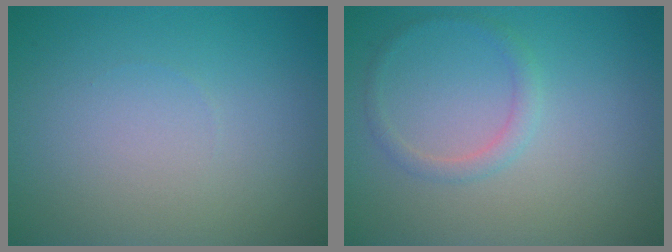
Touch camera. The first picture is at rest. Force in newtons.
{"total": 1.3, "press": 1.3, "slide": 0.1}